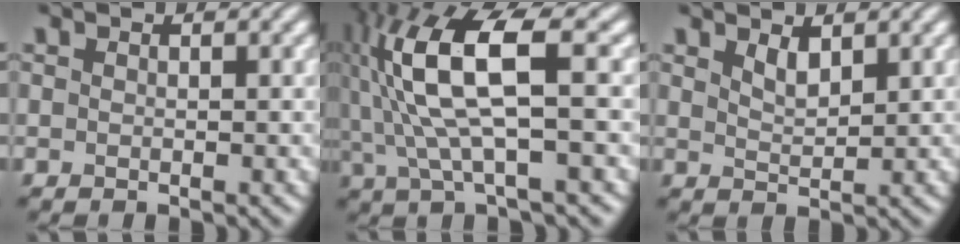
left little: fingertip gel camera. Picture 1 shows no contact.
{"total": 10.1, "force": [1.7, 3.0, 9.5], "torque": [-0.206, 0.013, 0.034]}
{"total": 1.7, "force": [1.3, 0.5, 1.0], "torque": [-0.022, -0.003, 0.027]}